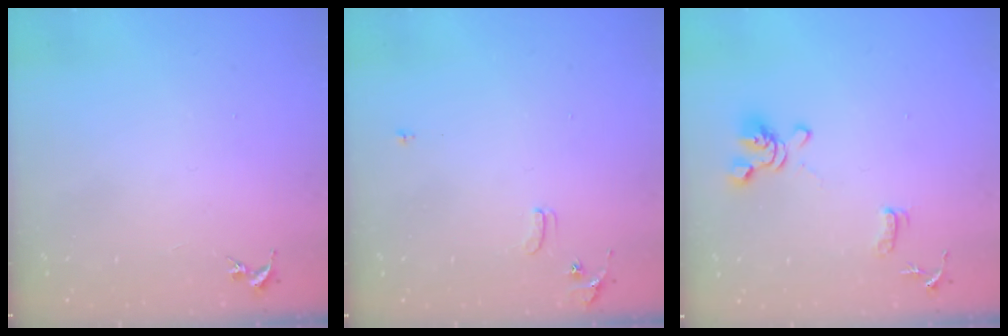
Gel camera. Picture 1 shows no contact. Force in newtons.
{"total": 6.1, "press": 6.0, "slide": 0.9}
{"total": 11.5, "press": 11.4, "slide": 1.6}